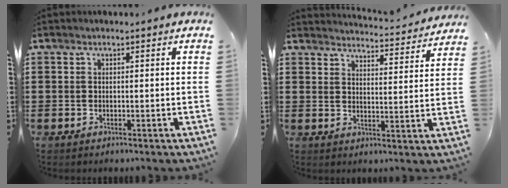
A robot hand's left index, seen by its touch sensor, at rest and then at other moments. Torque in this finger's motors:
{"motor_torque": [-1.95, 0.18, -0.51, -0.05]}